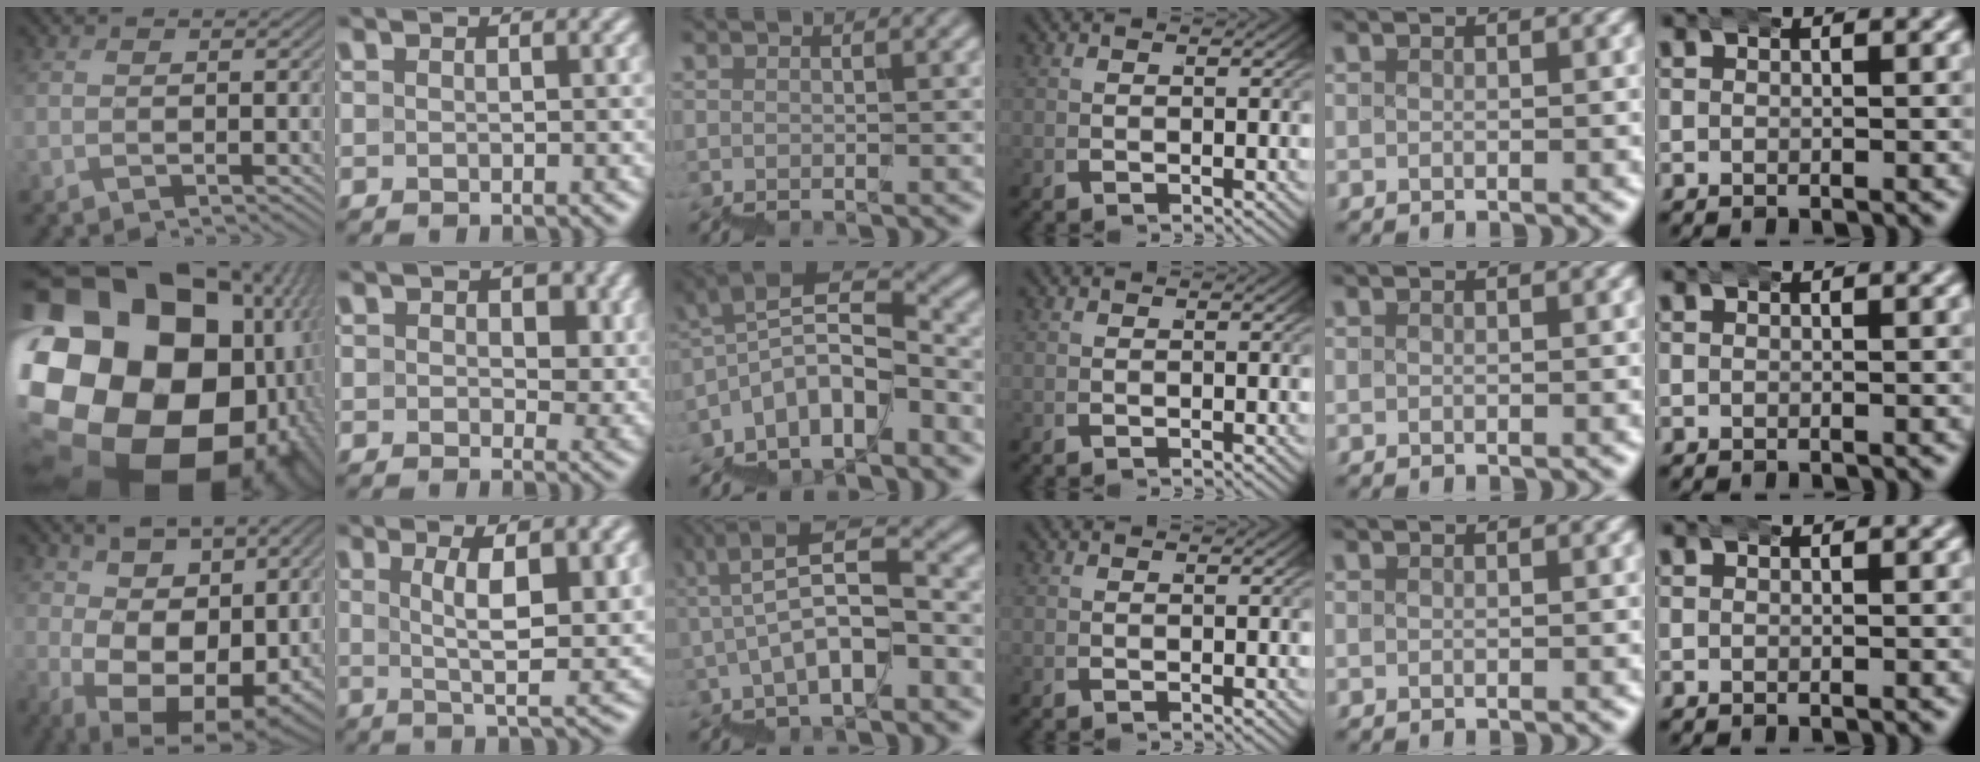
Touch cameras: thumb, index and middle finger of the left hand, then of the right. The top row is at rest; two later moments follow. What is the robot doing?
{"motion": "wrap", "object": "bubble wrap"}